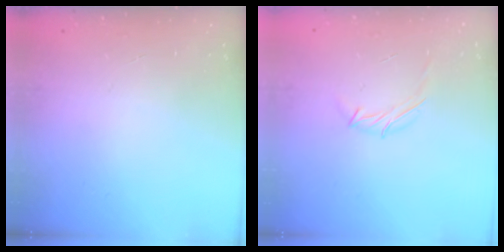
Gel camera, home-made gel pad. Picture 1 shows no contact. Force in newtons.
{"total": 5.7, "press": 5.7, "slide": 0.6}